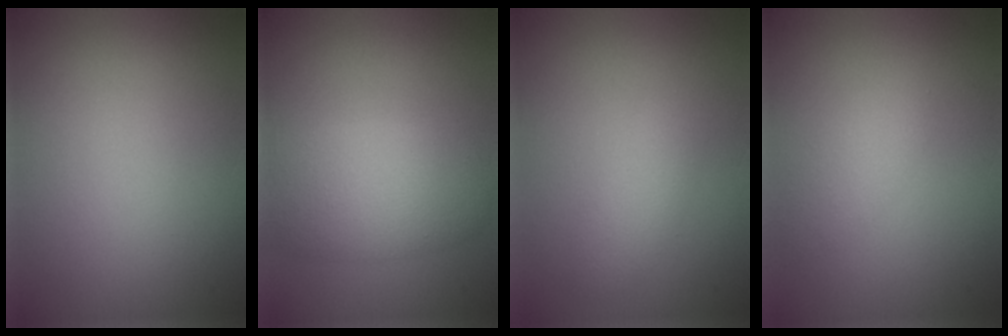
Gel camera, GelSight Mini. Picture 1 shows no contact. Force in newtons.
{"total": 5.3, "press": 5.3, "slide": 0.3}
{"total": 1.8, "press": 1.8, "slide": 0.1}
{"total": 2.0, "press": 2.0, "slide": 0.1}